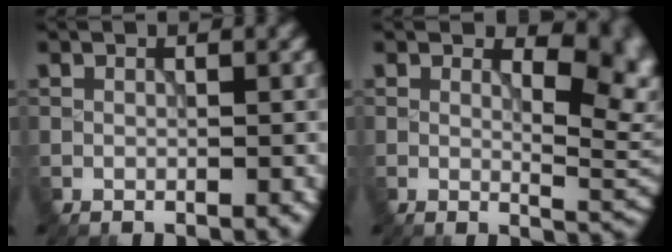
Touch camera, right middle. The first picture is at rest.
{"total": 6.3, "force": [2.1, 3.6, 4.8], "torque": [-0.058, -0.018, 0.038]}